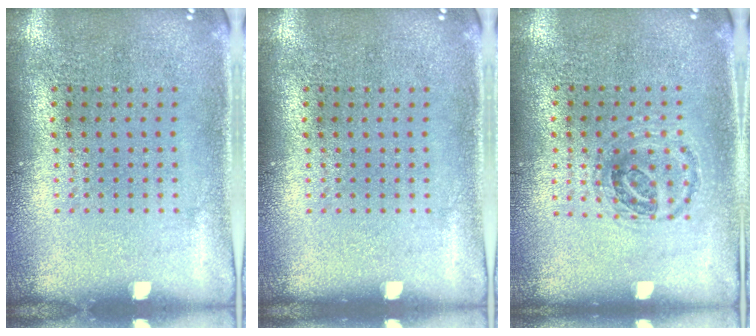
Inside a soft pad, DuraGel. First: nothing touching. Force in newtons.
{"total": 0.0}
{"total": 0.9, "press": 0.9, "slide": 0.2}